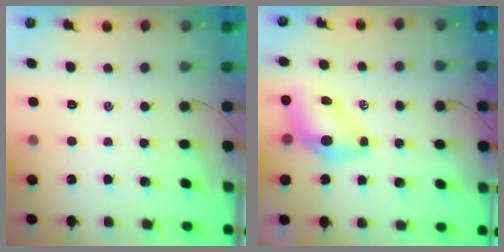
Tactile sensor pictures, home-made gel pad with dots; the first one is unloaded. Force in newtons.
{"total": 6.7, "press": 6.7, "slide": 1.1}